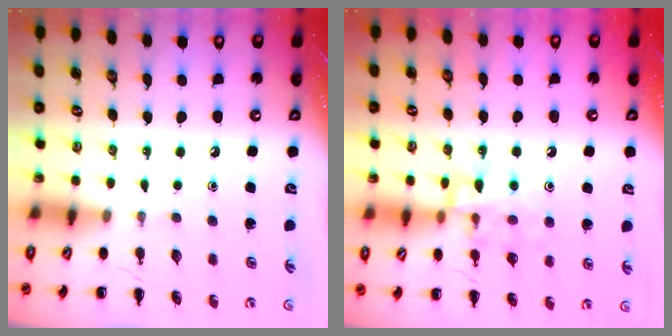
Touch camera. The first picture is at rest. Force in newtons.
{"total": 13.1, "press": 13.1, "slide": 1.1}